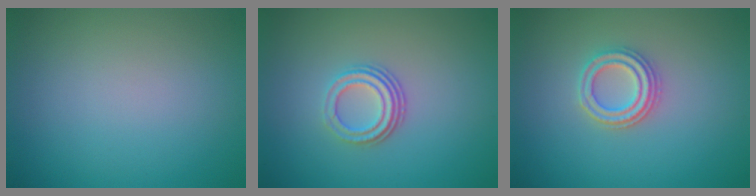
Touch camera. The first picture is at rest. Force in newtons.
{"total": 3.0, "press": 2.1, "slide": 2.1}
{"total": 2.7, "press": 2.6, "slide": 1.0}